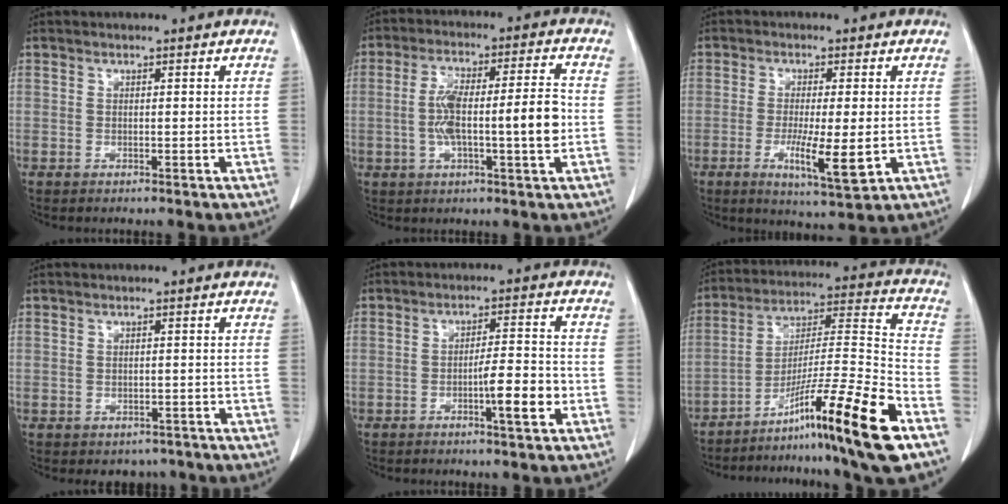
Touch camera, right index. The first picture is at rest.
{"total": 11.5, "force": [-1.4, 1.4, 11.3], "torque": [-0.200, 0.020, -0.024]}
{"total": 7.8, "force": [-2.0, 0.9, 7.5], "torque": [-0.127, -0.019, -0.031]}
{"total": 2.8, "force": [-1.9, 1.9, 0.5], "torque": [-0.002, 0.007, -0.021]}
{"total": 6.5, "force": [-2.5, 0.5, 6.0], "torque": [-0.092, 0.004, -0.037]}
{"total": 19.8, "force": [-12.4, -1.4, 15.3], "torque": [-0.253, -0.012, -0.208]}